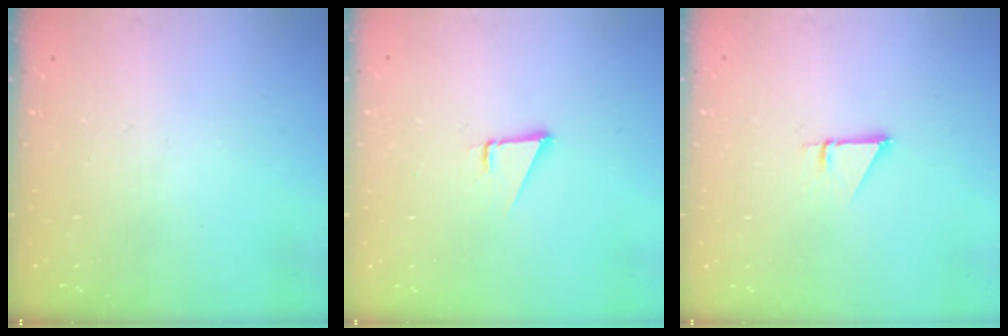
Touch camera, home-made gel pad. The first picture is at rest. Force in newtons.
{"total": 1.9, "press": 1.9, "slide": 0.1}
{"total": 1.0, "press": 1.0, "slide": 0.1}